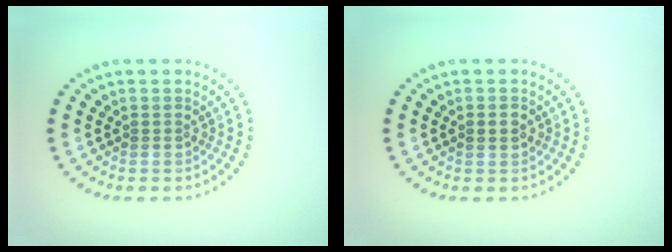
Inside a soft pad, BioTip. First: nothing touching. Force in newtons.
{"total": 1.5, "press": 1.5, "slide": 0.0}